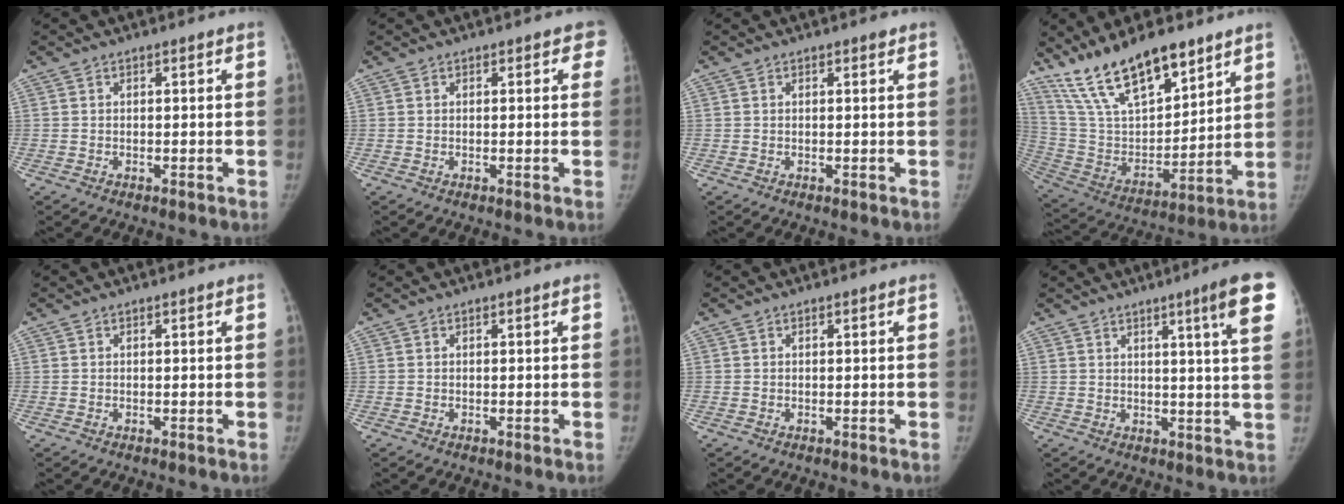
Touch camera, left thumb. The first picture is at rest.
{"total": 2.5, "force": [1.1, 1.2, 1.8], "torque": [0.003, 0.001, 0.003]}
{"total": 0.6, "force": [0.5, 0.1, 0.3], "torque": [-0.002, -0.002, 0.006]}
{"total": 19.5, "force": [14.4, 7.0, 11.1], "torque": [-0.160, -0.068, 0.273]}
{"total": 0.0}
{"total": 0.0}
{"total": 0.0}
{"total": 10.1, "force": [5.1, -0.1, 8.7], "torque": [-0.110, -0.025, 0.058]}